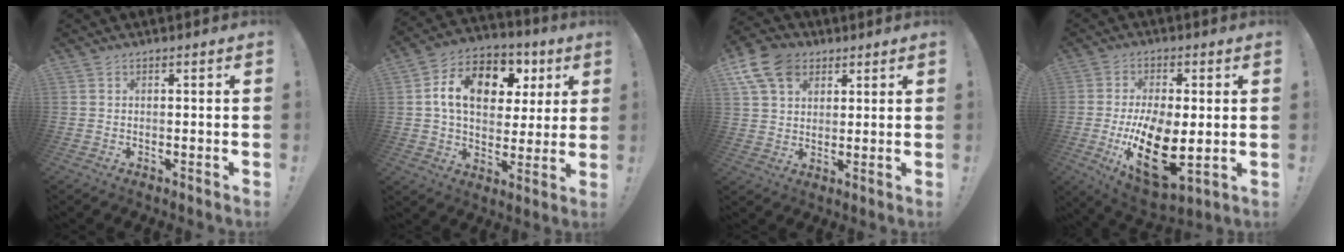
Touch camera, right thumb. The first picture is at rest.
{"total": 15.9, "force": [5.0, 10.9, 10.5], "torque": [-0.160, -0.013, 0.090]}
{"total": 12.8, "force": [6.4, 8.9, 6.6], "torque": [-0.118, -0.022, 0.126]}
{"total": 18.6, "force": [-2.8, 9.9, 15.5], "torque": [-0.271, -0.008, -0.033]}